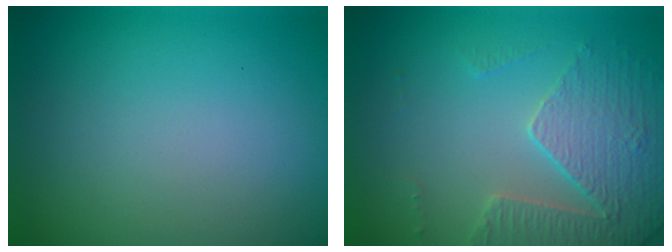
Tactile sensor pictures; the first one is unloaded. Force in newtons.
{"total": 3.7, "press": 3.6, "slide": 0.8}